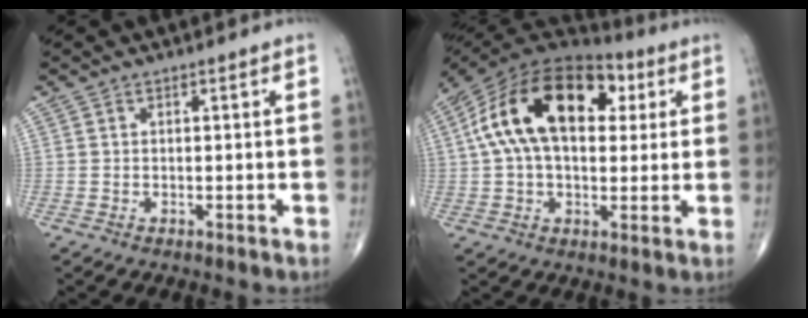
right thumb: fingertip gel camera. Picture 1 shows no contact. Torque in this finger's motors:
{"motor_torque": [2.18, 2.25, 2.07, 0.70, 0.63]}